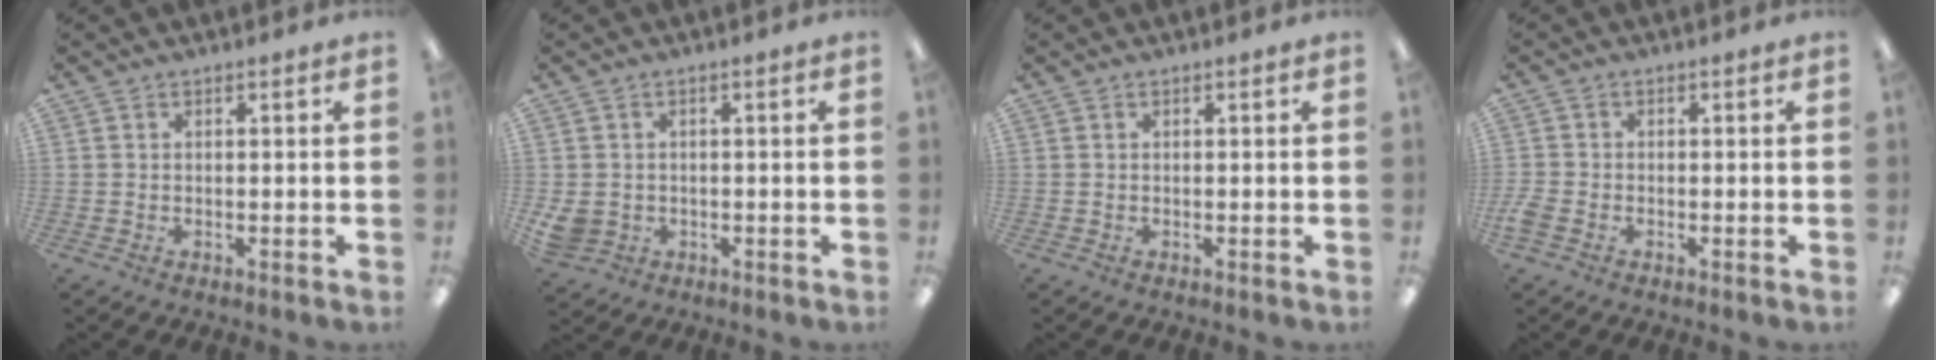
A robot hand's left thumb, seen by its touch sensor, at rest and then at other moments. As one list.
[{"total": 3.6, "force": [-0.4, 3.3, 1.4], "torque": [-0.041, 0.002, -0.008]}, {"total": 0.0}, {"total": 2.3, "force": [-1.3, 1.4, 1.3], "torque": [-0.034, 0.000, -0.026]}]